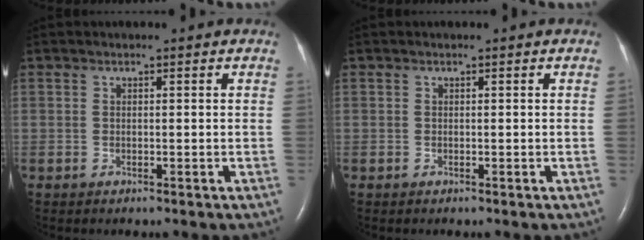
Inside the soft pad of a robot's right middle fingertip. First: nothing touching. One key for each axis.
{"total": 0.0}